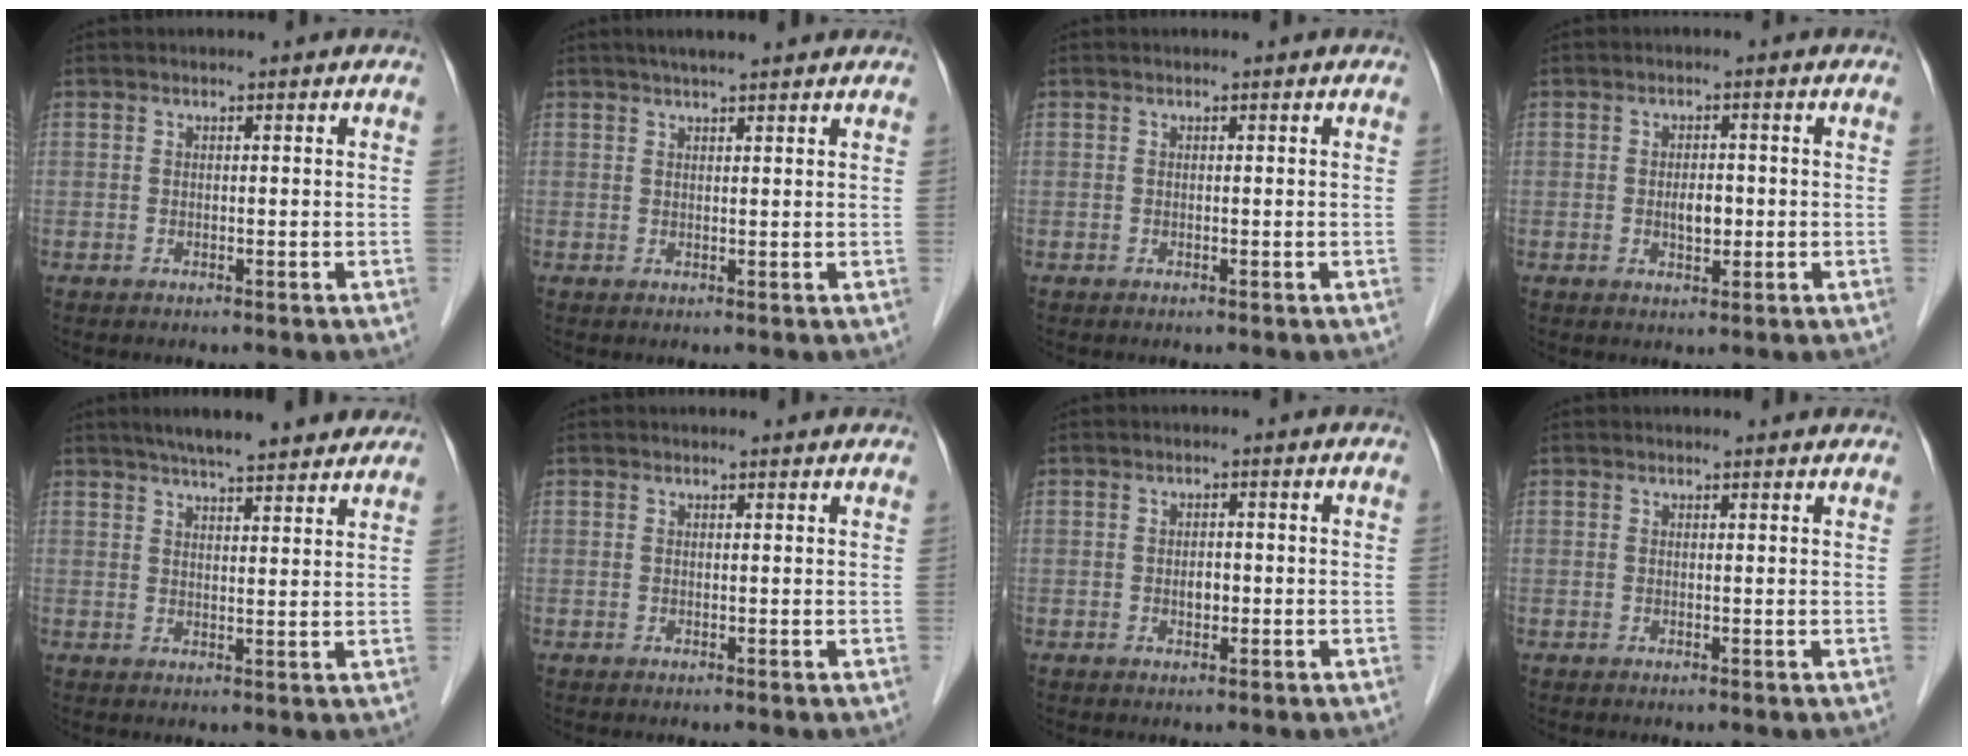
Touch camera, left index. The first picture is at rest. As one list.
[{"total": 5.6, "force": [4.7, 0.5, 3.0], "torque": [-0.040, 0.026, 0.065]}, {"total": 0.0}, {"total": 2.8, "force": [-0.4, 1.5, 2.4], "torque": [-0.043, 0.001, -0.004]}, {"total": 12.2, "force": [10.4, 1.8, 6.2], "torque": [-0.085, 0.022, 0.134]}, {"total": 2.5, "force": [2.4, 0.5, 0.4], "torque": [-0.013, 0.009, 0.021]}, {"total": 1.6, "force": [-0.3, 1.0, 1.2], "torque": [-0.020, 0.002, -0.004]}, {"total": 3.3, "force": [3.1, 0.7, 0.5], "torque": [-0.011, 0.010, 0.028]}]